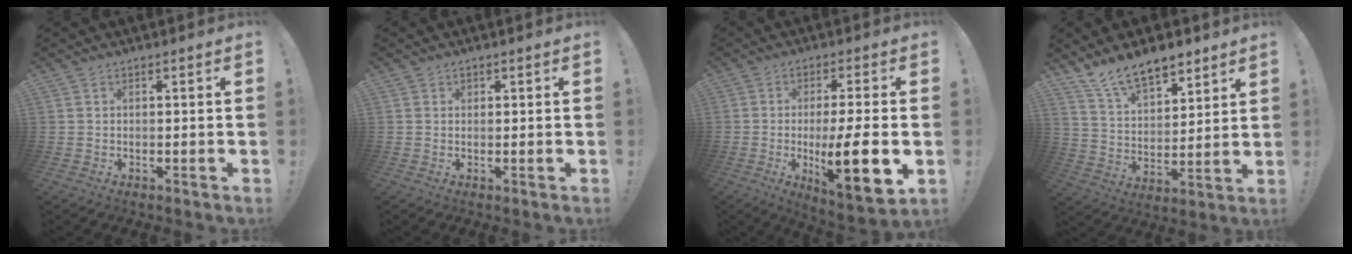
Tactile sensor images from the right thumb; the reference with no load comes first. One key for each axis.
{"total": 0.9, "fx": 0.6, "fy": 0.7, "fz": 0.0, "tx": 0.007, "ty": -0.003, "tz": 0.009}
{"total": 15.9, "fx": -2.7, "fy": 3.8, "fz": 15.2, "tx": -0.230, "ty": -0.005, "tz": -0.036}
{"total": 12.5, "fx": 10.1, "fy": 5.4, "fz": 5.2, "tx": -0.094, "ty": -0.068, "tz": 0.188}